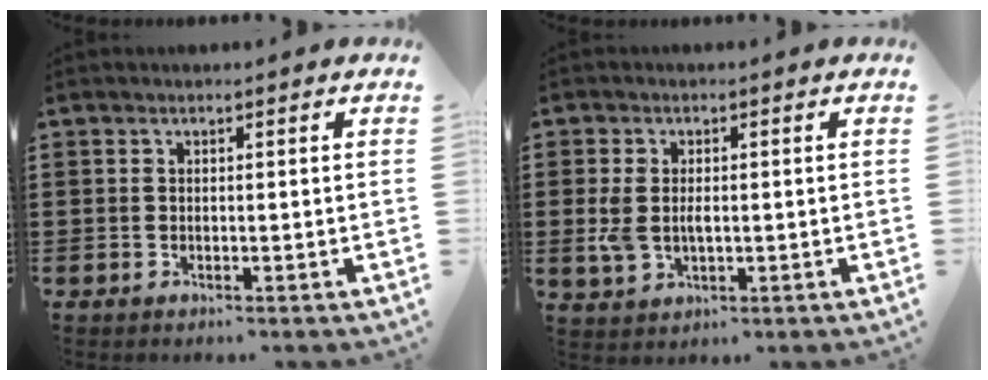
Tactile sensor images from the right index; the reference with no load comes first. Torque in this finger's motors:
{"motor_torque": [0.60, 0.44, 0.30, 0.09]}